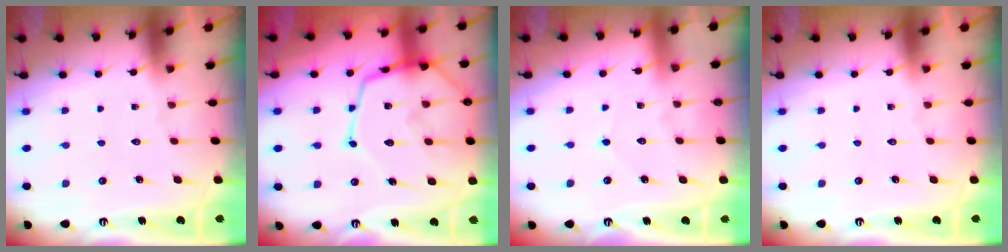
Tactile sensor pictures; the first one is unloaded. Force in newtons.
{"total": 19.8, "press": 19.7, "slide": 1.9}
{"total": 3.0, "press": 3.0, "slide": 0.3}
{"total": 0.0}